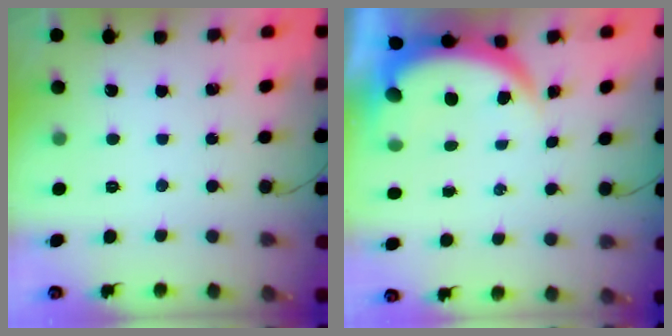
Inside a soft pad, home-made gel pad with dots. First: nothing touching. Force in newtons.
{"total": 5.8, "press": 5.7, "slide": 0.8}